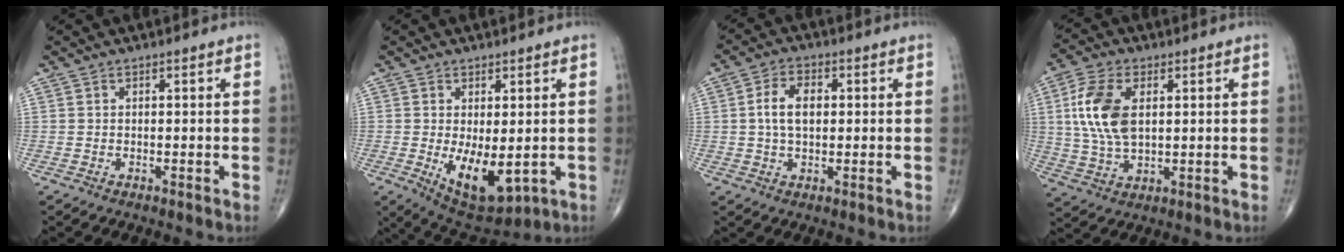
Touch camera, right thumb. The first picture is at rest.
{"total": 10.1, "force": [-1.6, 4.7, 8.8], "torque": [-0.125, -0.022, -0.006]}
{"total": 6.6, "force": [0.7, 4.0, 5.2], "torque": [-0.093, 0.010, 0.009]}
{"total": 10.6, "force": [2.1, 5.8, 8.6], "torque": [-0.182, -0.002, 0.042]}